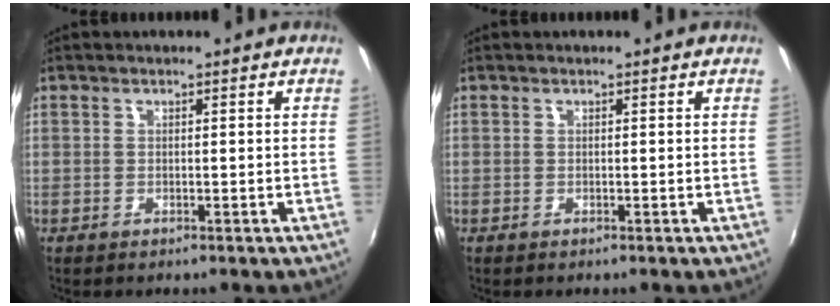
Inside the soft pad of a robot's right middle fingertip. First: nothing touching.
{"total": 0.0}